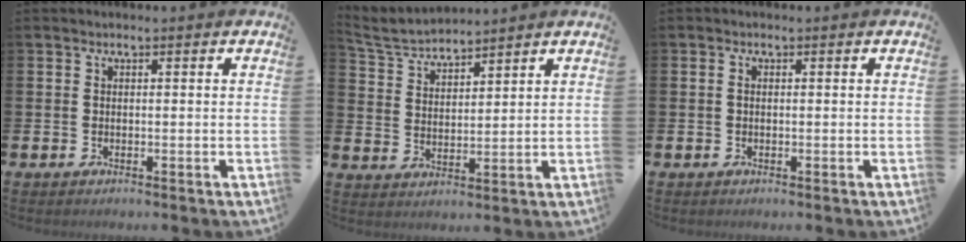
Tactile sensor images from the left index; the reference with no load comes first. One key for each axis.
{"total": 4.8, "fx": 4.7, "fy": 0.6, "fz": 0.5, "tx": -0.035, "ty": -0.024, "tz": 0.084}
{"total": 0.5, "fx": -0.1, "fy": 0.3, "fz": 0.4, "tx": -0.016, "ty": 0.007, "tz": -0.002}